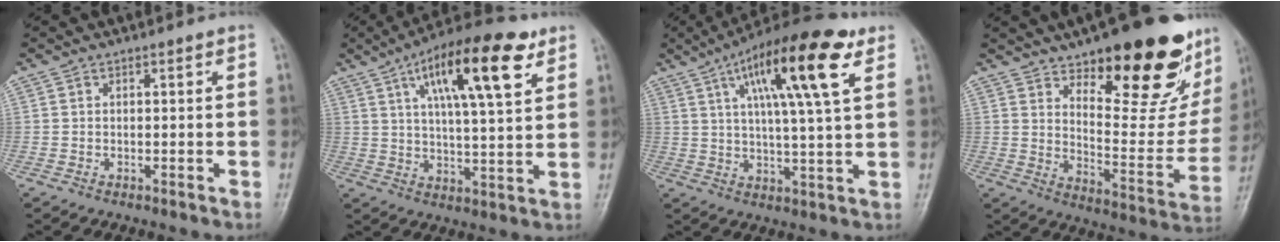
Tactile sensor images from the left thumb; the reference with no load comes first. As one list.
[{"total": 17.8, "force": [8.5, 5.2, 14.7], "torque": [-0.217, -0.017, 0.134]}, {"total": 17.9, "force": [8.0, 3.5, 15.7], "torque": [-0.245, -0.010, 0.126]}, {"total": 26.1, "force": [16.9, 9.7, 17.4], "torque": [-0.193, -0.095, 0.243]}]